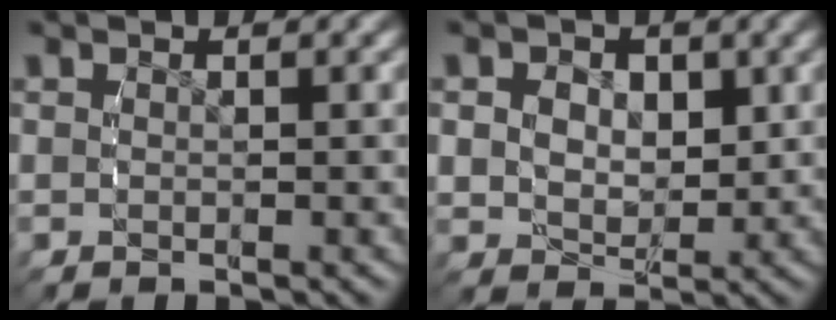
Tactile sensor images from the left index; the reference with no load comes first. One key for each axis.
{"total": 3.9, "fx": 0.7, "fy": 3.1, "fz": 2.3, "tx": -0.054, "ty": -0.024, "tz": 0.023}